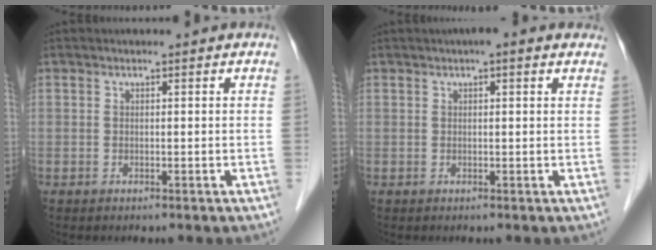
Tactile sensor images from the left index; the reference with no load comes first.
{"total": 3.4, "force": [2.2, 0.9, 2.4], "torque": [-0.030, 0.023, 0.024]}